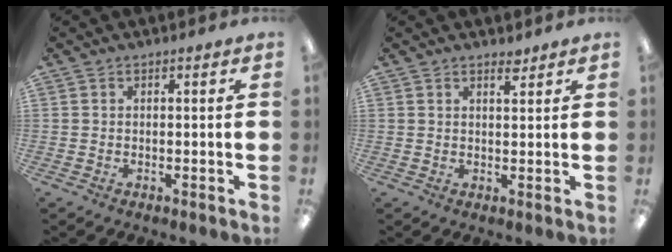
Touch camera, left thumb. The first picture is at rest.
{"total": 2.2, "force": [1.9, 0.6, 1.0], "torque": [-0.007, -0.007, 0.031]}